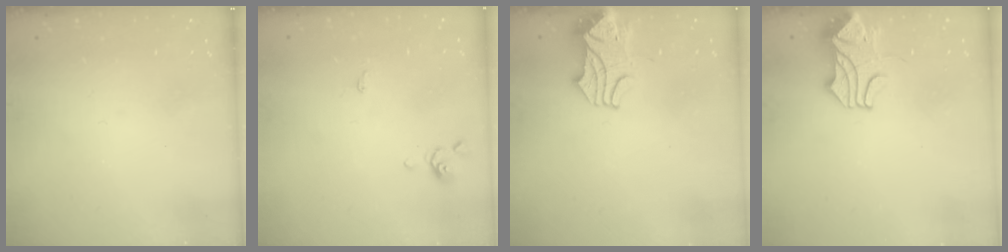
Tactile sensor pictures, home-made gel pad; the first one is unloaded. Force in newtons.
{"total": 0.7, "press": 0.6, "slide": 0.3}
{"total": 3.5, "press": 3.4, "slide": 0.7}
{"total": 2.8, "press": 2.7, "slide": 0.6}